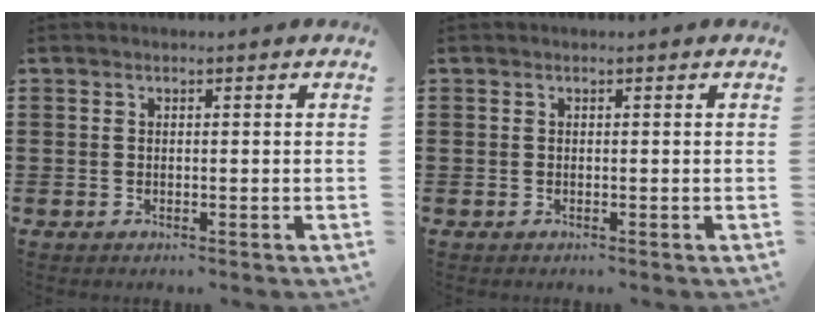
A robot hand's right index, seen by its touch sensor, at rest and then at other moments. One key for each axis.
{"total": 0.0}